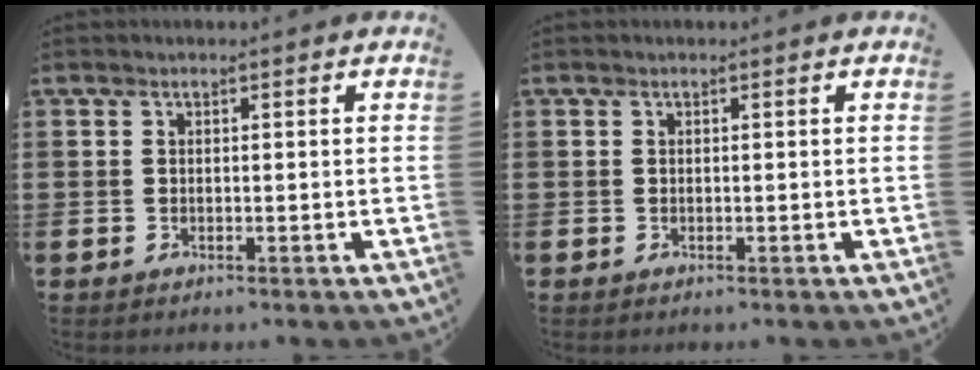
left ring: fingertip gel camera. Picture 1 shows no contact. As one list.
[{"total": 0.0}]